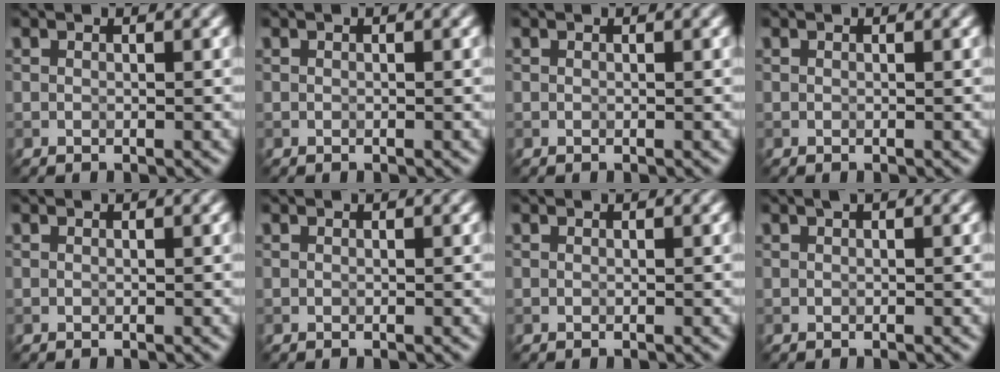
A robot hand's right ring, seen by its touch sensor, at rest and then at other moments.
{"total": 0.0}
{"total": 0.0}
{"total": 0.0}
{"total": 0.0}
{"total": 0.0}
{"total": 0.0}
{"total": 0.6, "force": [0.2, 0.1, 0.5], "torque": [-0.007, 0.006, 0.005]}